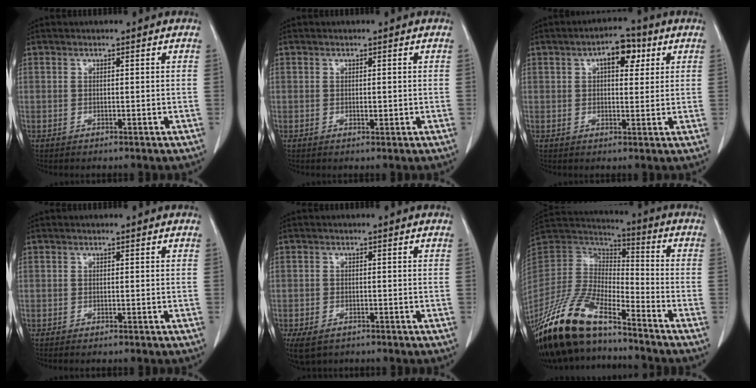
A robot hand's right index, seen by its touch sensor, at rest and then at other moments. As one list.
[{"total": 0.8, "force": [0.0, 0.3, 0.7], "torque": [-0.013, -0.001, 0.000]}, {"total": 5.7, "force": [2.3, 2.6, 4.6], "torque": [-0.069, 0.017, 0.029]}, {"total": 0.6, "force": [-0.5, 0.0, 0.3], "torque": [-0.011, -0.002, -0.008]}, {"total": 4.9, "force": [-3.1, 2.8, 2.5], "torque": [-0.044, -0.008, -0.045]}, {"total": 20.1, "force": [-15.2, 5.8, 11.8], "torque": [-0.259, -0.018, -0.289]}]